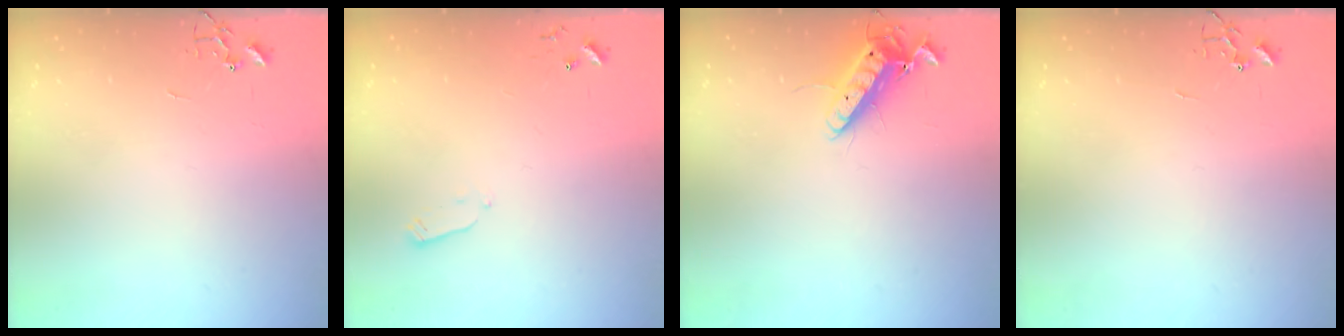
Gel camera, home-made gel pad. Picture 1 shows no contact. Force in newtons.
{"total": 2.4, "press": 2.3, "slide": 0.4}
{"total": 12.2, "press": 12.1, "slide": 1.7}
{"total": 0.0}